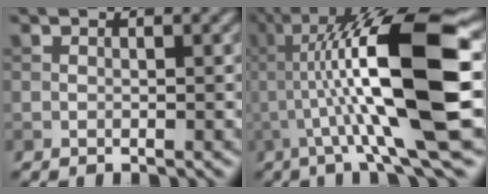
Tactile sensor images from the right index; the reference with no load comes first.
{"total": 13.7, "force": [0.1, 2.1, 13.5], "torque": [-0.216, 0.029, 0.002]}